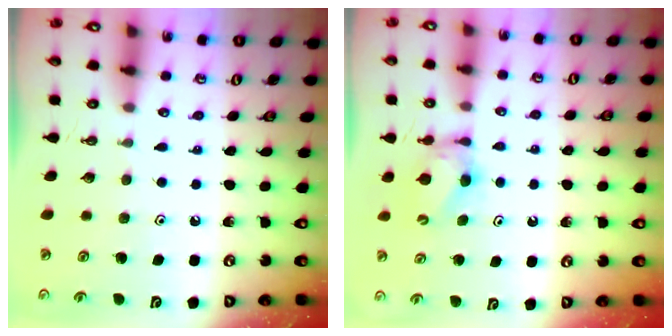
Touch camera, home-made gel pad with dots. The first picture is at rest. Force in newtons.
{"total": 7.1, "press": 7.1, "slide": 0.1}